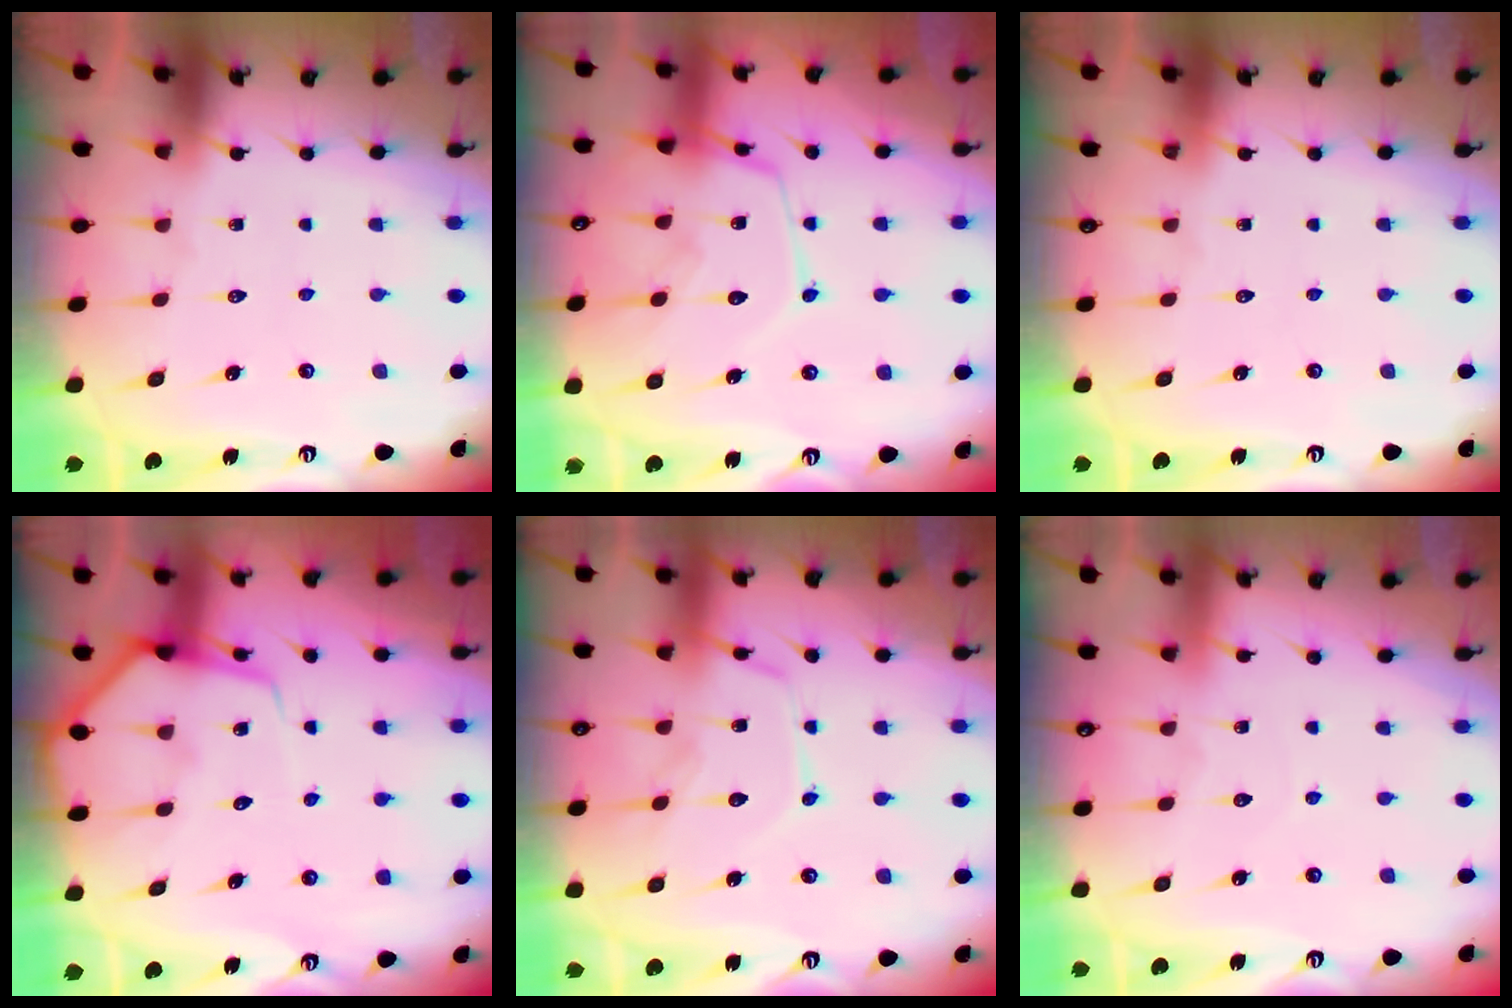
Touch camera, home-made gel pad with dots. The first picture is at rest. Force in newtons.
{"total": 12.8, "press": 12.8, "slide": 0.4}
{"total": 0.0}
{"total": 7.7, "press": 7.7, "slide": 0.8}
{"total": 12.9, "press": 12.9, "slide": 1.0}
{"total": 2.7, "press": 2.7, "slide": 0.4}